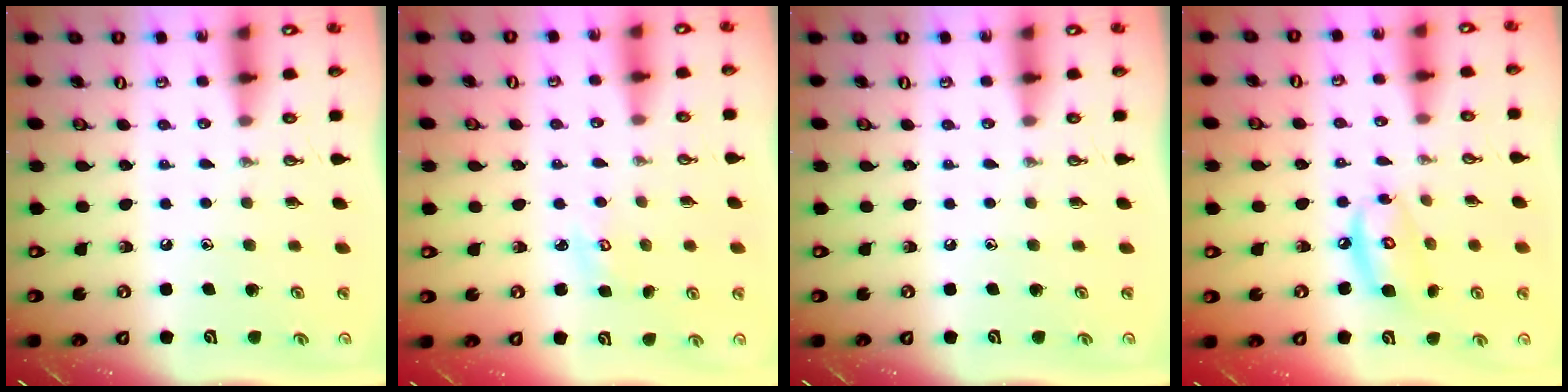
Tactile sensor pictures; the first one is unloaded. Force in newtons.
{"total": 2.3, "press": 2.3, "slide": 0.2}
{"total": 0.0}
{"total": 9.8, "press": 9.7, "slide": 1.0}